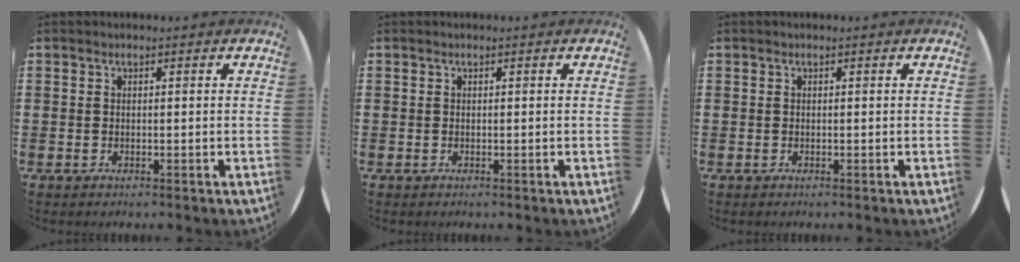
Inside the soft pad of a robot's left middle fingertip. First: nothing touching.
{"total": 0.0}
{"total": 0.0}